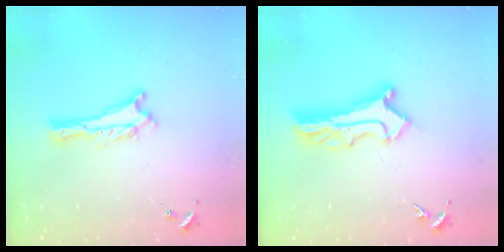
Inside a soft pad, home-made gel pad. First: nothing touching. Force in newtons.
{"total": 6.7, "press": 6.7, "slide": 0.6}